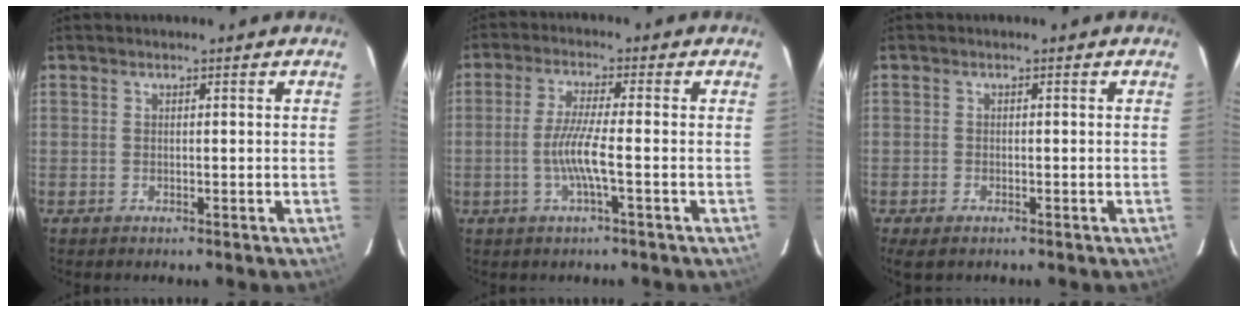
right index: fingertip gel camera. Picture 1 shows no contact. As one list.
[{"total": 5.9, "force": [-1.9, -0.6, 5.6], "torque": [-0.113, -0.005, -0.037]}, {"total": 2.5, "force": [-1.7, 1.2, 1.2], "torque": [-0.031, -0.013, -0.030]}]